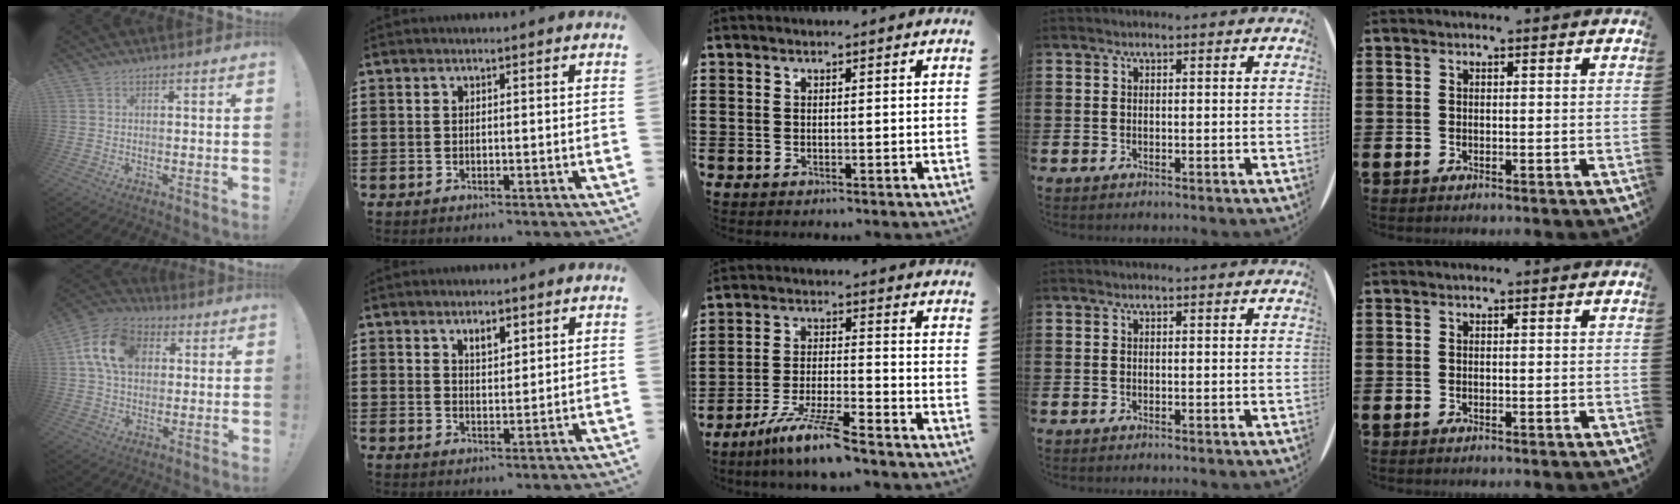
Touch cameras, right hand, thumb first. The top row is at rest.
{"thumb": {"total": 14.9, "force": [4.2, 11.0, 9.1], "torque": [-0.156, 0.008, 0.085]}, "index": {"total": 2.5, "force": [1.8, 1.1, 1.4], "torque": [-0.024, 0.000, 0.031]}, "middle": {"total": 7.9, "force": [-6.5, 0.0, 4.4], "torque": [-0.094, -0.012, -0.124]}}